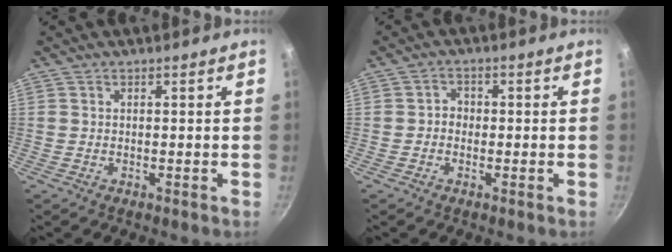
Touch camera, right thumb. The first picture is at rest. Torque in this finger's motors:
{"motor_torque": [-0.35, 0.17, 0.02, -0.01, 0.00]}